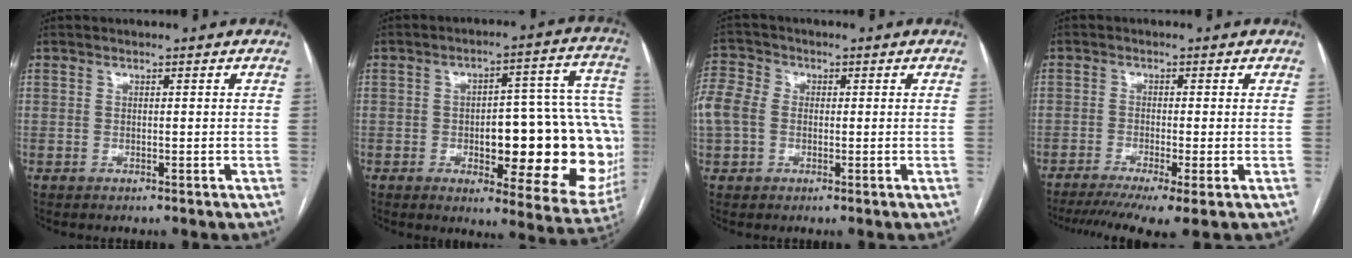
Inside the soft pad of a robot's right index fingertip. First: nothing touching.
{"total": 24.7, "force": [-3.4, 7.7, 23.2], "torque": [-0.205, 0.039, -0.020]}
{"total": 15.4, "force": [0.7, 13.3, 7.6], "torque": [-0.250, 0.054, 0.015]}
{"total": 9.2, "force": [-6.2, 0.5, 6.7], "torque": [-0.106, -0.012, -0.099]}